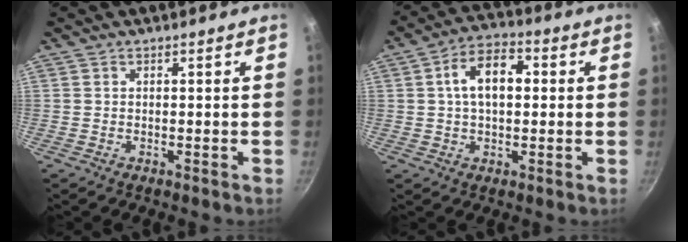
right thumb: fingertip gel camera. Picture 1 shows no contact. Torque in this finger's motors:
{"motor_torque": [0.42, 2.26, 1.14, 0.29, 0.13]}